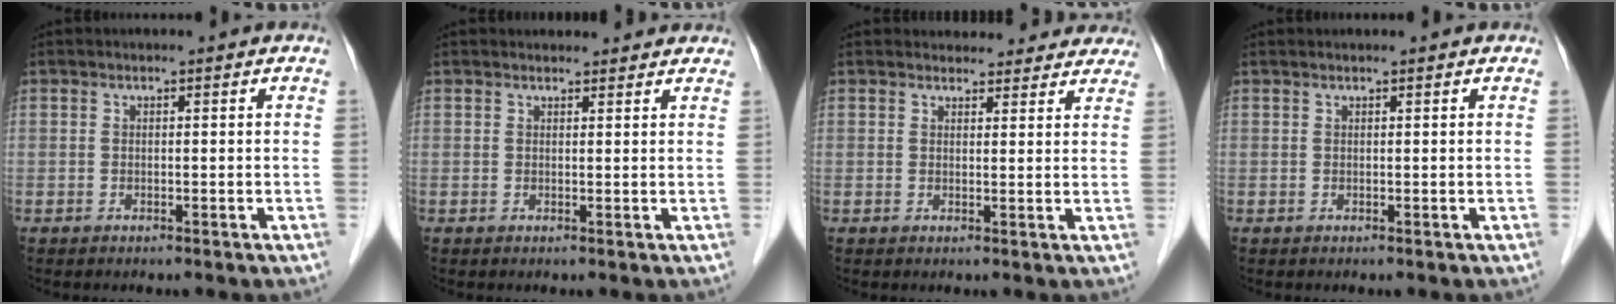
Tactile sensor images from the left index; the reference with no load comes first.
{"total": 5.1, "force": [4.8, 1.5, 1.0], "torque": [-0.006, 0.019, 0.051]}
{"total": 10.8, "force": [10.1, 3.6, 1.4], "torque": [0.019, 0.010, 0.097]}
{"total": 1.1, "force": [1.0, 0.0, 0.4], "torque": [-0.007, 0.015, 0.018]}